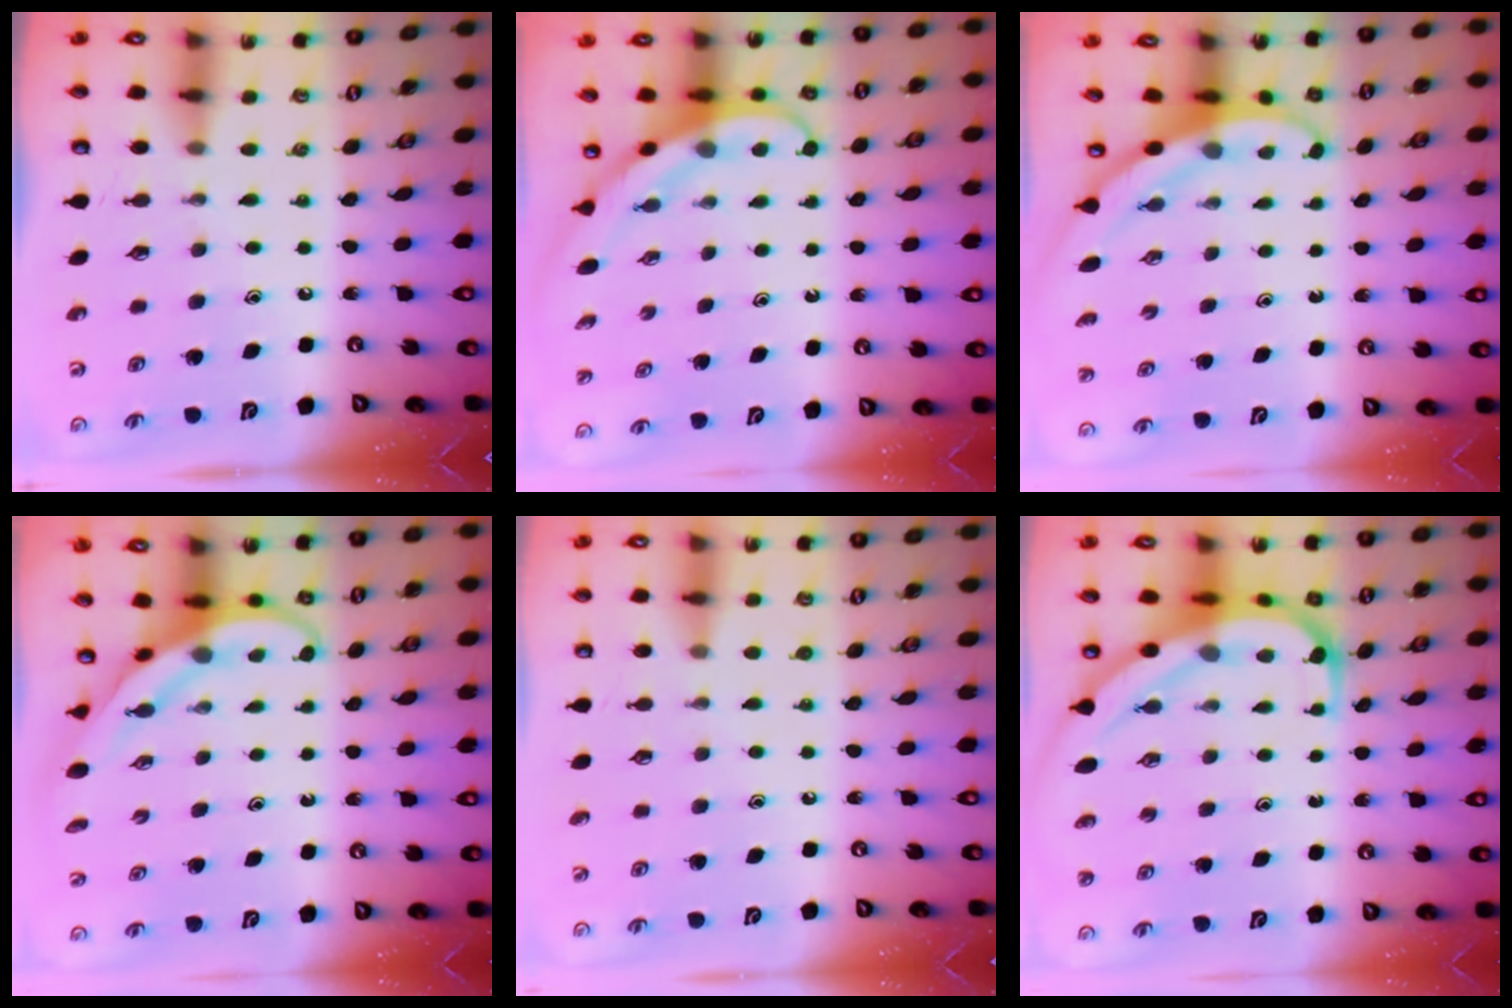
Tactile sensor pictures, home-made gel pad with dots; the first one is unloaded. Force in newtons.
{"total": 3.9, "press": 3.9, "slide": 0.3}
{"total": 3.1, "press": 3.1, "slide": 0.2}
{"total": 4.0, "press": 4.0, "slide": 0.3}
{"total": 4.2, "press": 4.2, "slide": 0.2}
{"total": 9.4, "press": 9.3, "slide": 1.0}